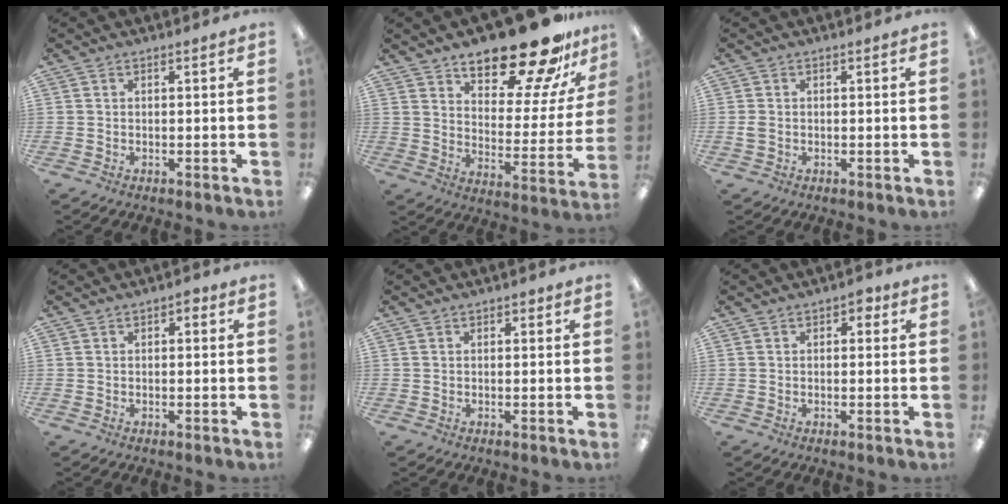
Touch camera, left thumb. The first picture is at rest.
{"total": 21.6, "force": [17.5, 6.9, 10.6], "torque": [-0.146, -0.127, 0.290]}
{"total": 1.5, "force": [-0.2, 1.1, 0.9], "torque": [-0.017, 0.003, -0.004]}
{"total": 1.5, "force": [0.7, 0.9, 1.0], "torque": [-0.004, -0.002, 0.007]}
{"total": 1.0, "force": [0.6, 0.6, 0.4], "torque": [-0.001, -0.001, 0.009]}
{"total": 2.6, "force": [1.1, 1.6, 1.7], "torque": [-0.018, 0.000, 0.016]}